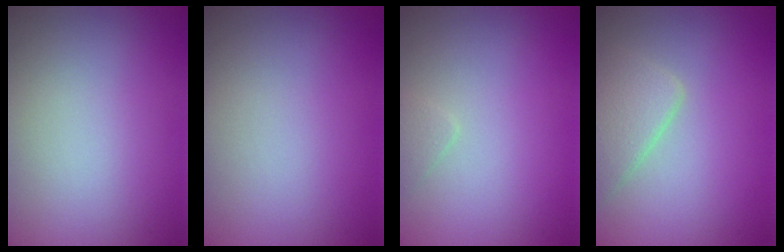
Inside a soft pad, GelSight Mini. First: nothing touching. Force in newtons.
{"total": 0.0}
{"total": 0.7, "press": 0.7, "slide": 0.0}
{"total": 2.9, "press": 2.9, "slide": 0.2}